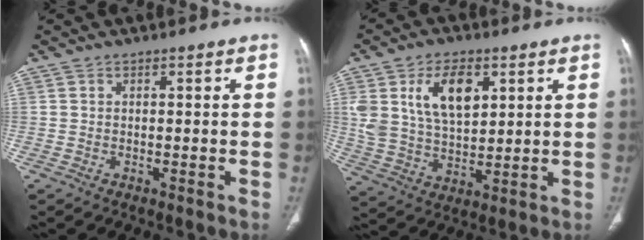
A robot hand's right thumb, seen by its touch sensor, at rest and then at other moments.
{"total": 13.1, "force": [4.9, 7.6, 9.5], "torque": [-0.156, -0.015, 0.100]}